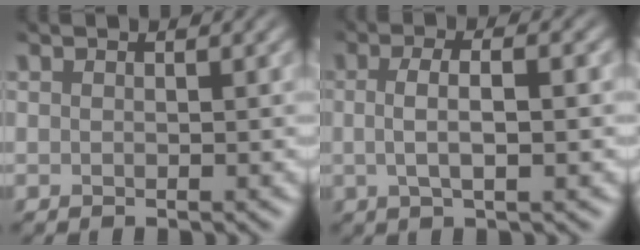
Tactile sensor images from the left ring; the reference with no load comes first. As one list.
[{"total": 3.4, "force": [-1.3, 0.7, 3.0], "torque": [-0.064, -0.004, -0.015]}]